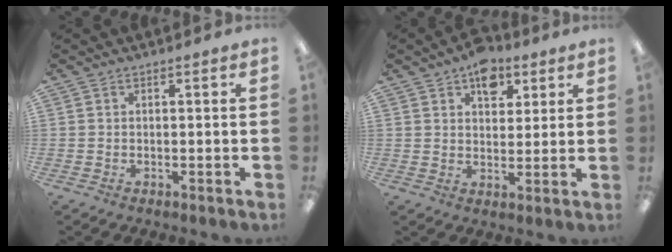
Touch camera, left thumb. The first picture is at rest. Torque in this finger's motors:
{"motor_torque": [0.81, 0.63, 0.72, -0.22, 0.04]}